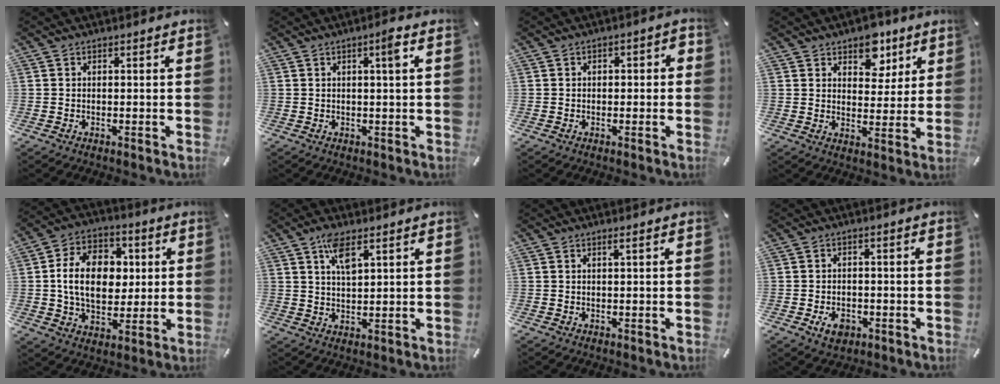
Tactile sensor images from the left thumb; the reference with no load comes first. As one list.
[{"total": 3.3, "force": [1.0, 0.1, 3.1], "torque": [-0.054, -0.002, 0.011]}, {"total": 2.0, "force": [-0.9, 1.3, 1.3], "torque": [-0.022, 0.010, -0.019]}, {"total": 8.3, "force": [5.4, 5.8, 2.4], "torque": [-0.010, -0.036, 0.090]}, {"total": 15.0, "force": [1.1, 11.0, 10.1], "torque": [-0.182, 0.020, 0.020]}, {"total": 6.0, "force": [3.4, 2.3, 4.4], "torque": [-0.078, -0.005, 0.058]}, {"total": 0.9, "force": [0.4, 0.0, 0.8], "torque": [-0.014, 0.000, 0.006]}, {"total": 4.6, "force": [-1.8, 3.3, 2.5], "torque": [-0.047, 0.002, -0.037]}]